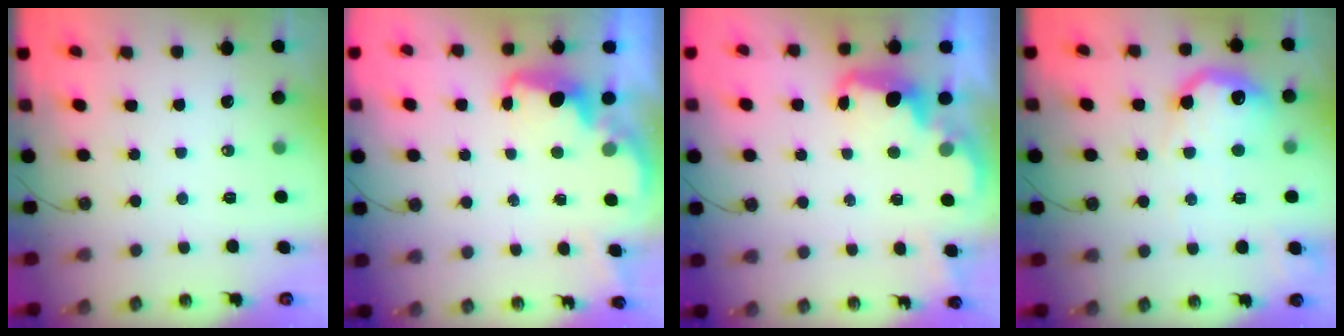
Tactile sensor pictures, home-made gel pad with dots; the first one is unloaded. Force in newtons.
{"total": 2.1, "press": 2.0, "slide": 0.6}
{"total": 2.8, "press": 2.7, "slide": 0.7}
{"total": 16.0, "press": 15.9, "slide": 1.0}